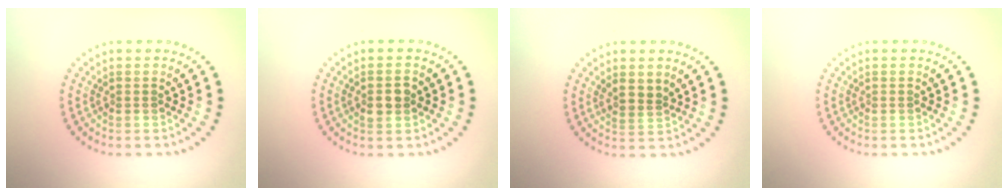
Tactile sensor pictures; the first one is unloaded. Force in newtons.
{"total": 1.7, "press": 1.7, "slide": 0.2}
{"total": 1.6, "press": 1.5, "slide": 0.7}
{"total": 0.0}